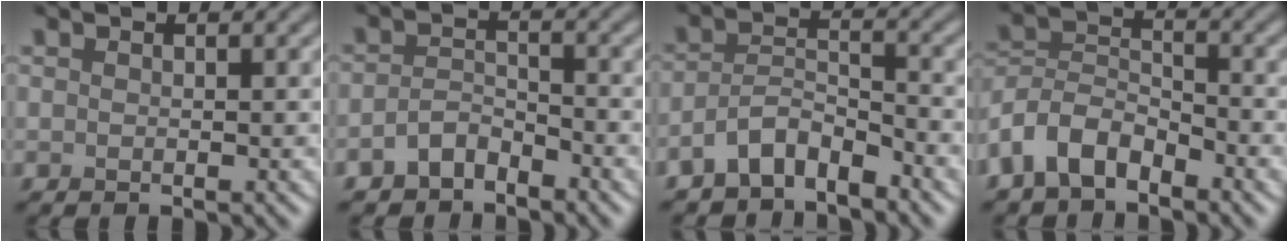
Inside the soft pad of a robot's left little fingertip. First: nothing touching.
{"total": 2.6, "force": [-1.9, 1.3, 1.2], "torque": [-0.023, 0.010, -0.041]}
{"total": 3.8, "force": [-3.0, 1.4, 1.9], "torque": [-0.032, 0.007, -0.064]}
{"total": 5.1, "force": [-3.4, 2.7, 2.6], "torque": [-0.053, 0.003, -0.079]}